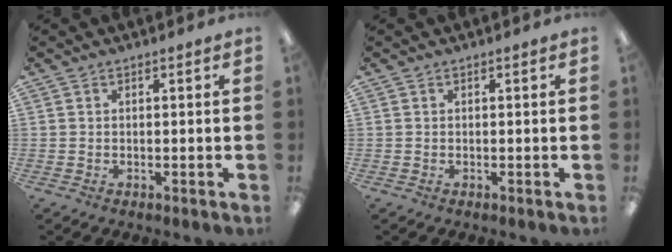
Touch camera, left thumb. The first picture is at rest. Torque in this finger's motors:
{"motor_torque": [0.00, 0.00, 0.13, -0.12, 0.00]}